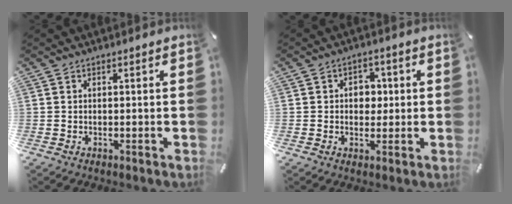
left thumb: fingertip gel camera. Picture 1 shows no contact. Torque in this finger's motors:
{"motor_torque": [0.53, 0.44, 0.30, -0.30, 0.10]}